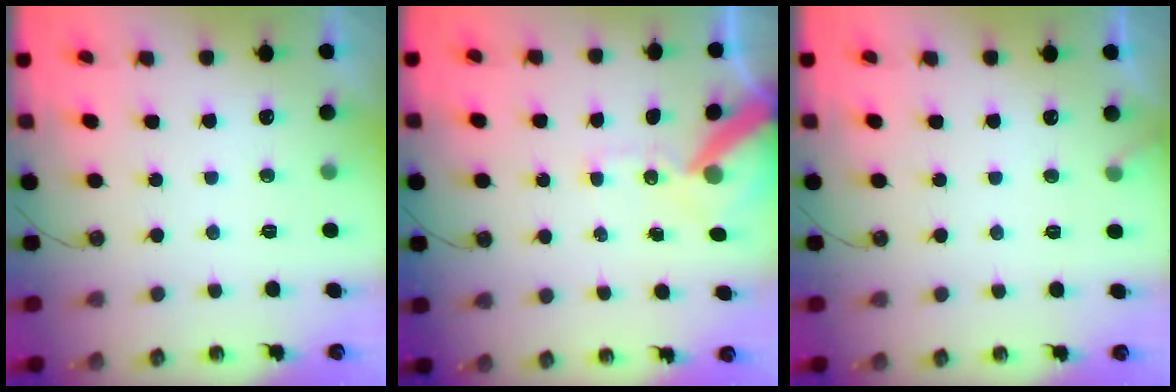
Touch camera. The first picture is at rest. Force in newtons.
{"total": 11.1, "press": 10.9, "slide": 1.7}
{"total": 4.0, "press": 4.0, "slide": 0.3}